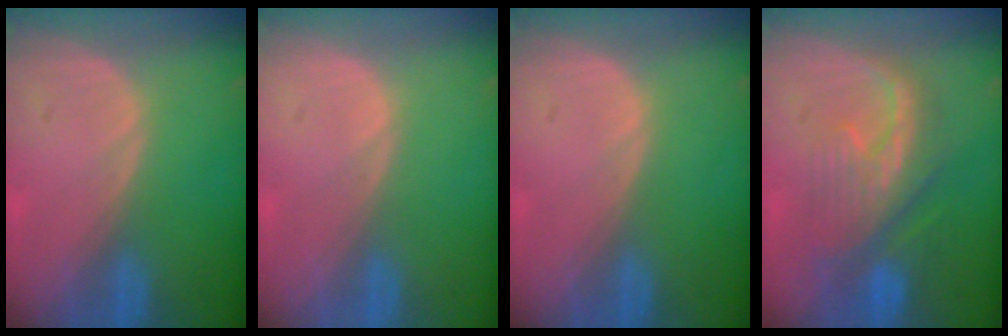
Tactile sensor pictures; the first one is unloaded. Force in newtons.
{"total": 0.0}
{"total": 0.0}
{"total": 8.4, "press": 8.3, "slide": 1.4}